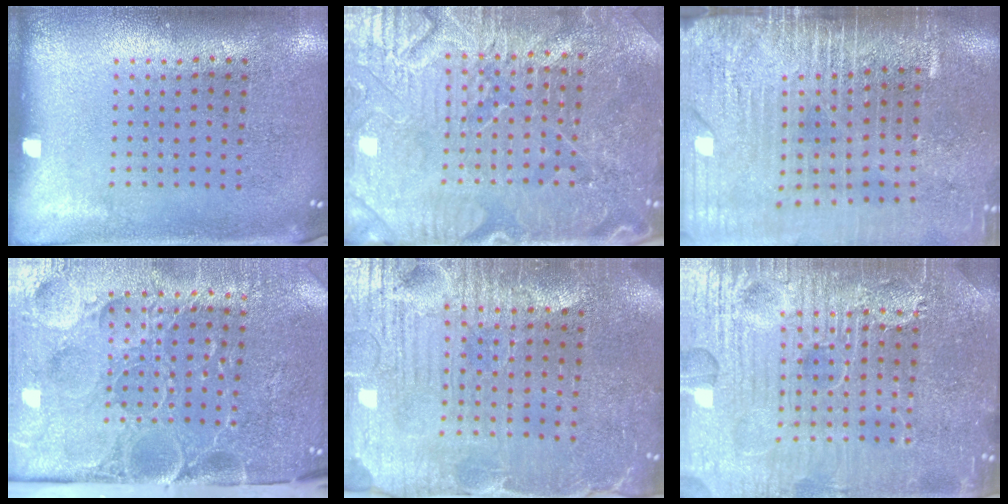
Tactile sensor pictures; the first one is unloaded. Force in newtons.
{"total": 4.9, "press": 4.7, "slide": 1.4}
{"total": 4.3, "press": 3.6, "slide": 2.3}
{"total": 5.2, "press": 4.2, "slide": 3.1}
{"total": 4.1, "press": 4.0, "slide": 1.0}
{"total": 7.8, "press": 7.7, "slide": 0.8}